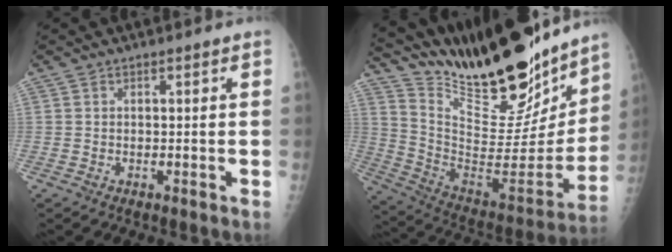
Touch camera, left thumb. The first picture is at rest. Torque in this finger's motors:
{"motor_torque": [2.31, -0.64, 1.37, -1.40, 0.04]}